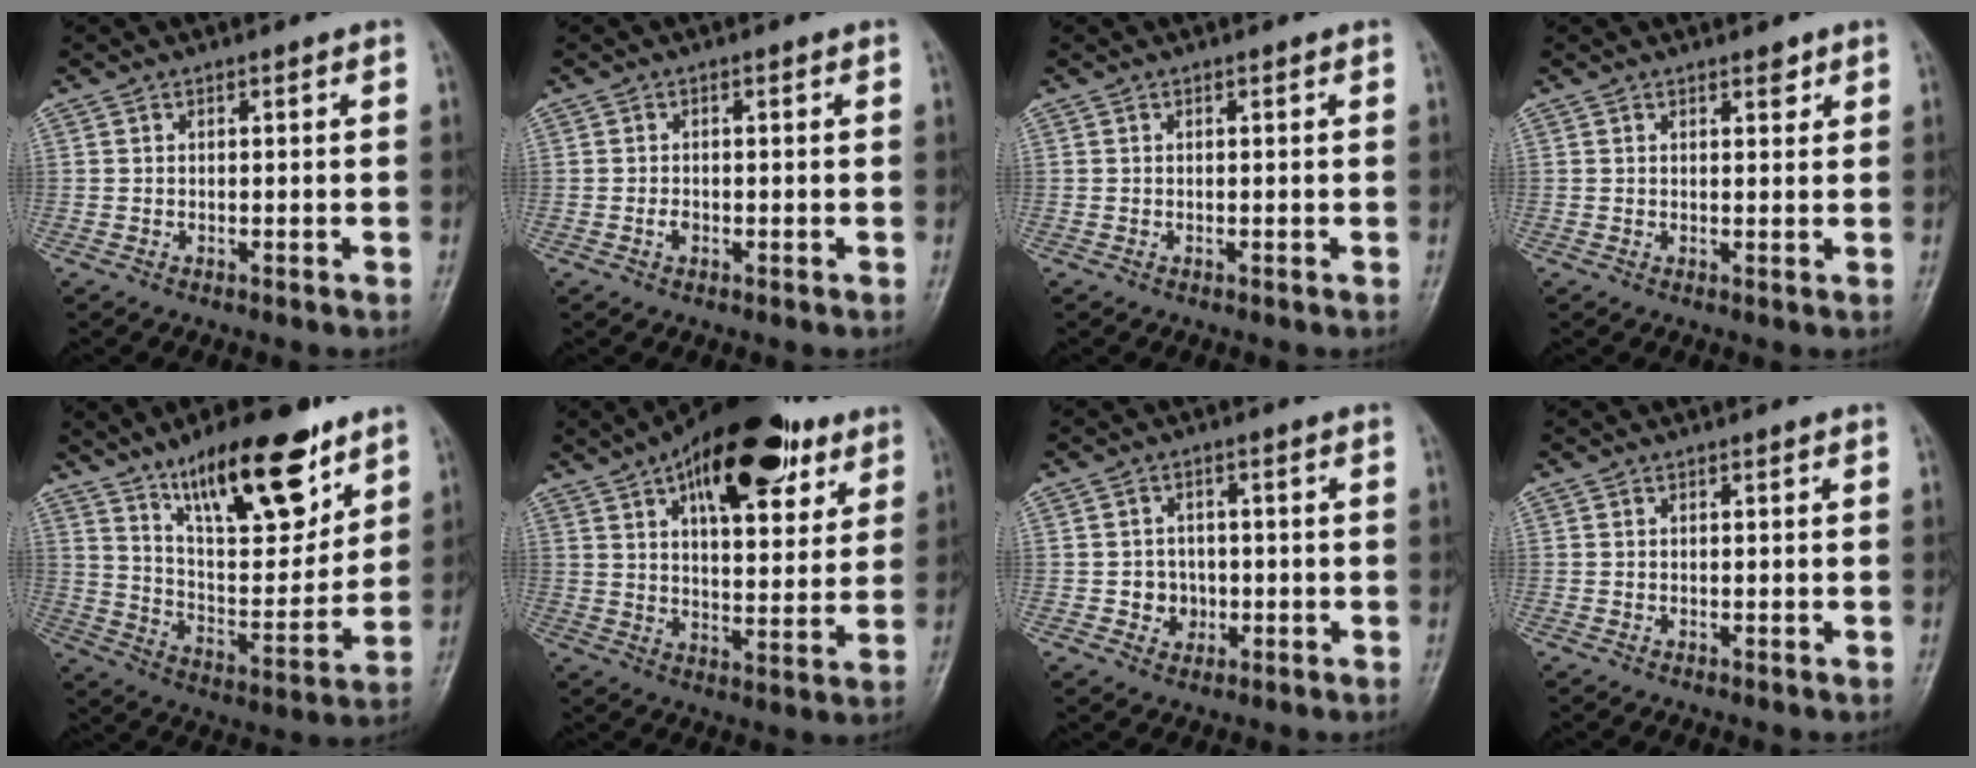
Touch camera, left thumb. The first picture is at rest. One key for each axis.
{"total": 1.3, "fx": -0.5, "fy": 0.9, "fz": 0.8, "tx": -0.013, "ty": 0.001, "tz": -0.011}
{"total": 0.0}
{"total": 1.8, "fx": 1.3, "fy": 0.9, "fz": 1.0, "tx": -0.003, "ty": -0.006, "tz": 0.016}
{"total": 20.9, "fx": 13.6, "fy": 7.3, "fz": 14.1, "tx": -0.180, "ty": -0.071, "tz": 0.232}
{"total": 23.4, "fx": 12.5, "fy": 10.5, "fz": 16.7, "tx": -0.218, "ty": -0.020, "tz": 0.191}
{"total": 4.2, "fx": -0.8, "fy": 3.9, "fz": 1.5, "tx": 0.004, "ty": 0.008, "tz": -0.012}
{"total": 0.0}